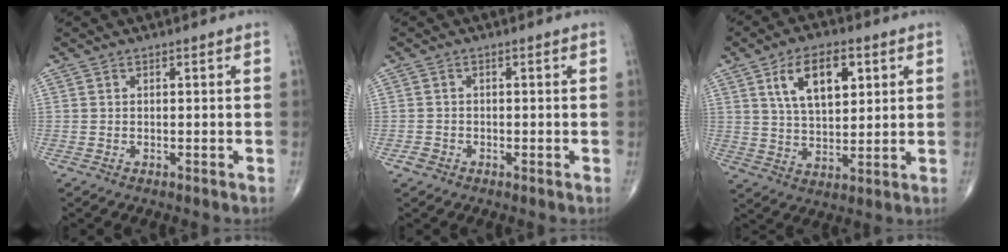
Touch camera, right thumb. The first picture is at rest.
{"total": 1.3, "force": [-0.8, 1.0, 0.3], "torque": [0.000, 0.004, -0.018]}
{"total": 11.6, "force": [4.5, 6.1, 8.8], "torque": [-0.126, -0.013, 0.082]}